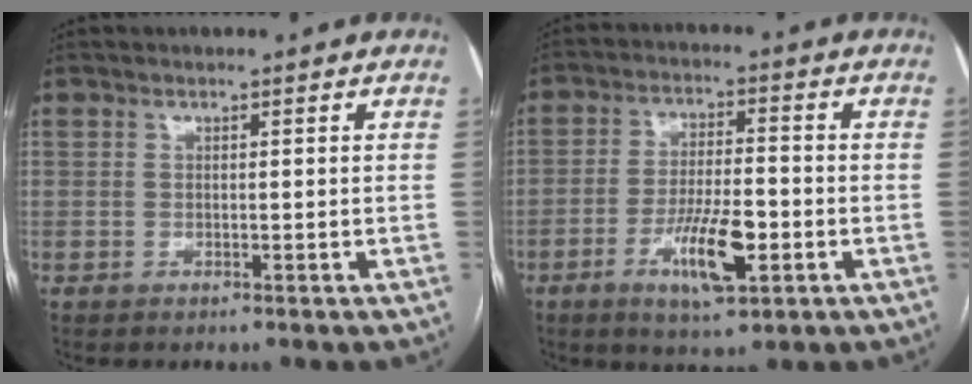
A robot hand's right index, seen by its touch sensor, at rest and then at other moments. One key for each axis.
{"total": 9.5, "fx": -3.6, "fy": 2.4, "fz": 8.5, "tx": -0.160, "ty": -0.005, "tz": -0.058}